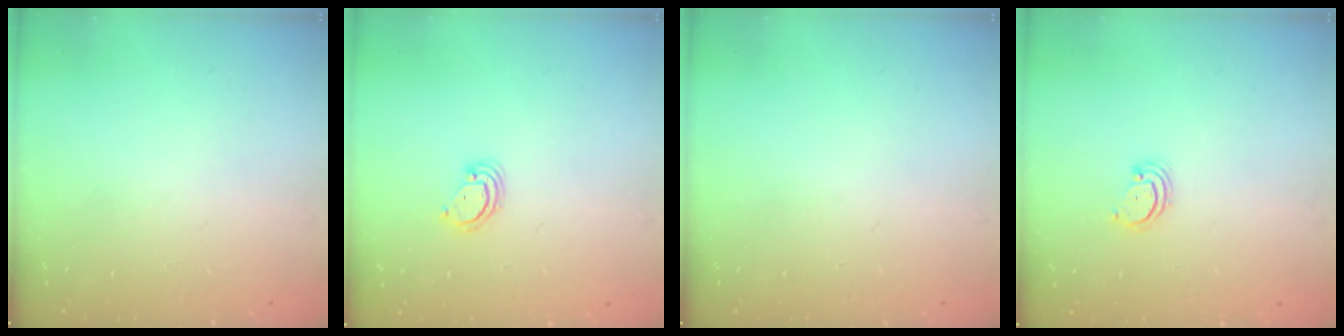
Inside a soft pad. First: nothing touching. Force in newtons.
{"total": 3.6, "press": 3.6, "slide": 0.3}
{"total": 0.0}
{"total": 2.5, "press": 2.5, "slide": 0.3}